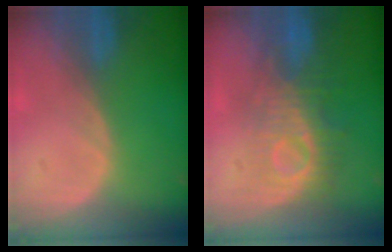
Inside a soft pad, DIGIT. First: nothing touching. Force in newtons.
{"total": 9.1, "press": 8.4, "slide": 3.6}